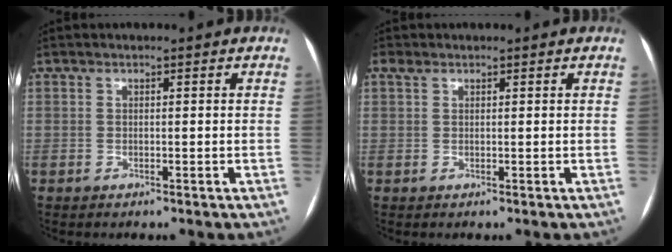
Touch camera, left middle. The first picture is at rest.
{"total": 1.0, "force": [0.8, 0.6, 0.4], "torque": [-0.012, 0.014, 0.016]}